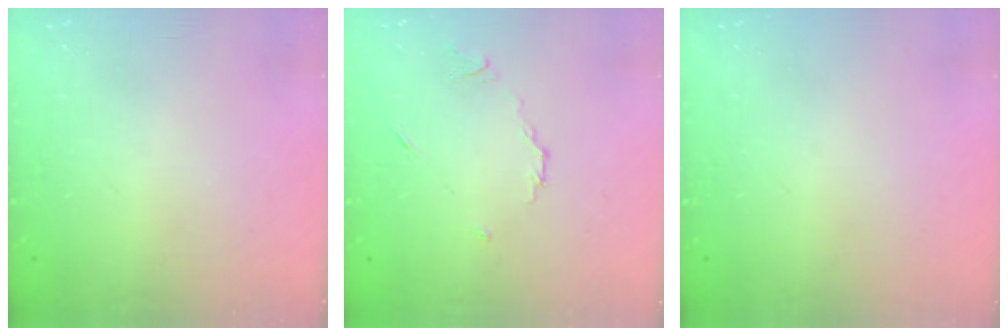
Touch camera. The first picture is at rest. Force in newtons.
{"total": 5.5, "press": 5.5, "slide": 0.6}
{"total": 0.0}